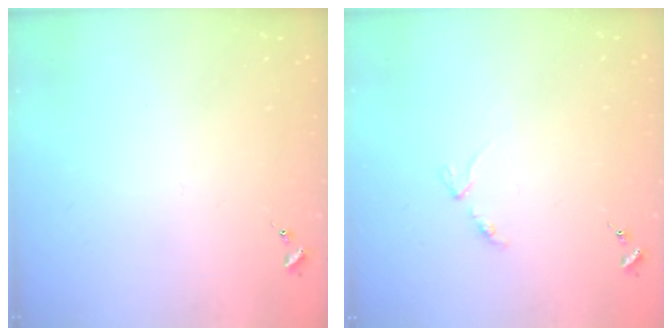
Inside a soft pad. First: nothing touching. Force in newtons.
{"total": 3.4, "press": 3.4, "slide": 0.5}